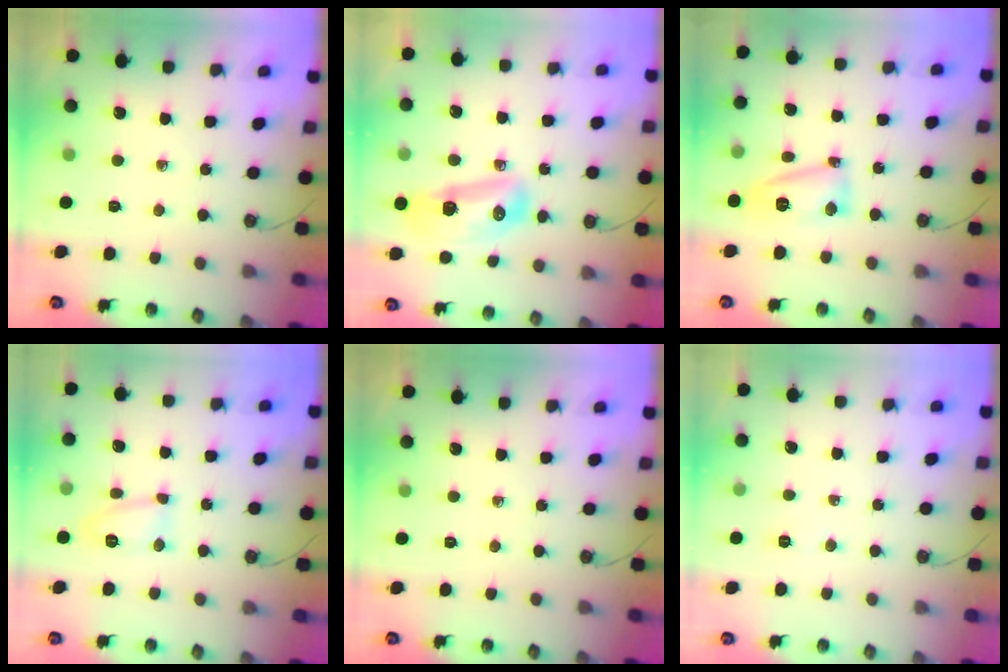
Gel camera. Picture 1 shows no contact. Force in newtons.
{"total": 18.2, "press": 14.4, "slide": 11.0}
{"total": 9.4, "press": 9.2, "slide": 2.0}
{"total": 7.9, "press": 7.9, "slide": 0.5}
{"total": 0.0}
{"total": 5.0, "press": 3.7, "slide": 3.3}